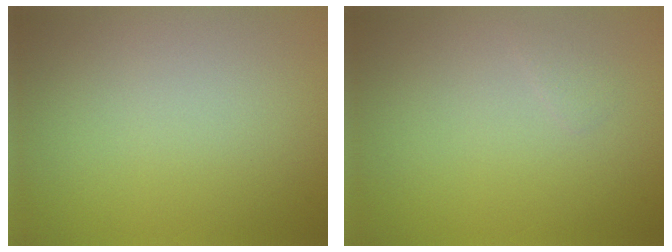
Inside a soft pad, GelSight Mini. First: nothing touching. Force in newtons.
{"total": 0.5, "press": 0.5, "slide": 0.0}